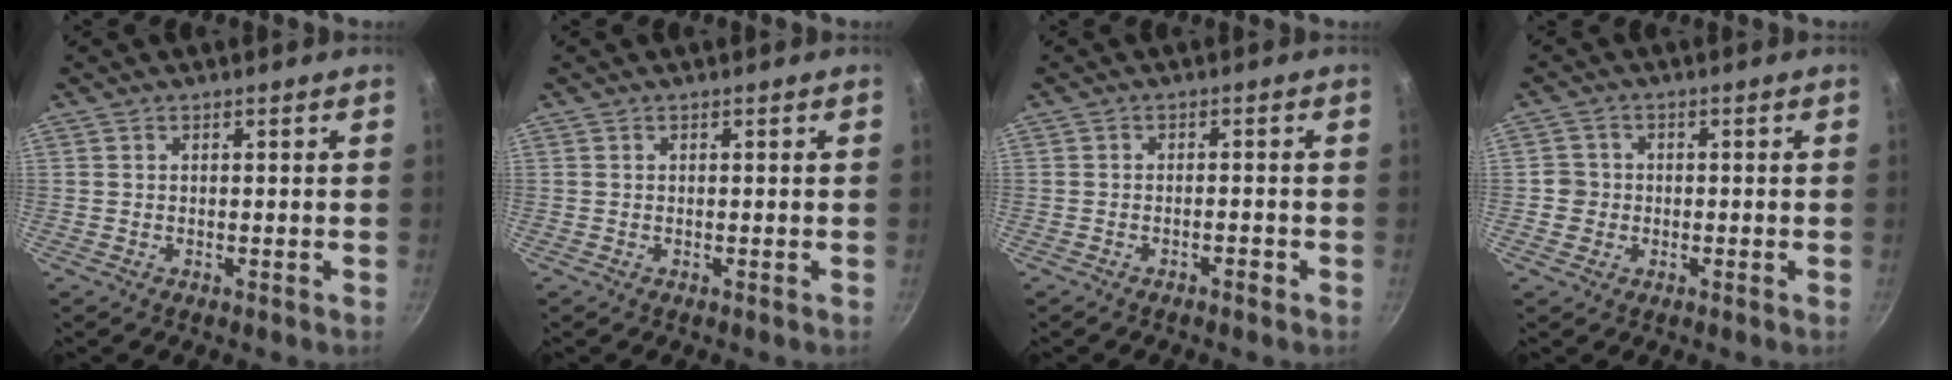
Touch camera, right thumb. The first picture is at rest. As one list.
[{"total": 0.0}, {"total": 1.7, "force": [-1.2, 0.6, 1.1], "torque": [-0.014, 0.013, -0.017]}, {"total": 3.3, "force": [-0.7, 3.1, 0.7], "torque": [0.003, 0.010, -0.015]}]